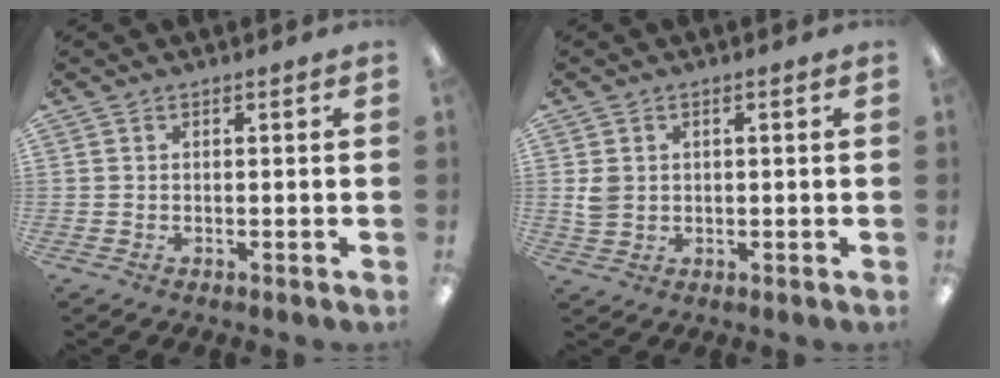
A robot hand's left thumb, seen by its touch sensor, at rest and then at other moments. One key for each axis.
{"total": 3.3, "fx": 0.4, "fy": 2.7, "fz": 1.7, "tx": -0.027, "ty": 0.003, "tz": 0.005}